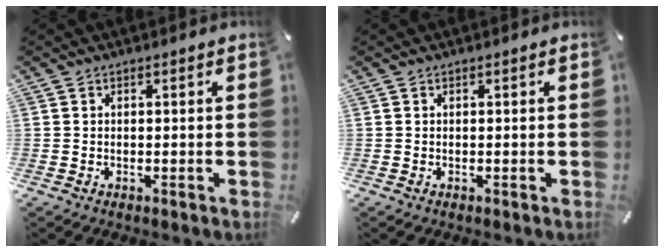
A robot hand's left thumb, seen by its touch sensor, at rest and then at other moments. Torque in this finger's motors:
{"motor_torque": [-0.13, -0.05, -0.10, 0.01, -0.02]}